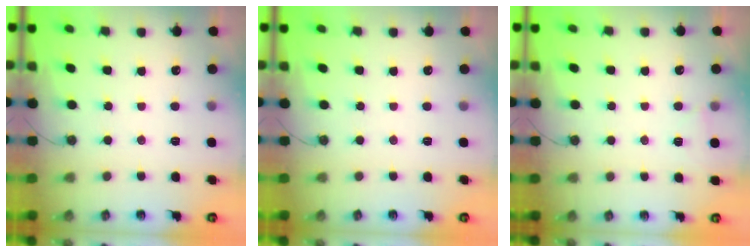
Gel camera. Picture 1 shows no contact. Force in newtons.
{"total": 0.0}
{"total": 1.8, "press": 1.6, "slide": 0.8}